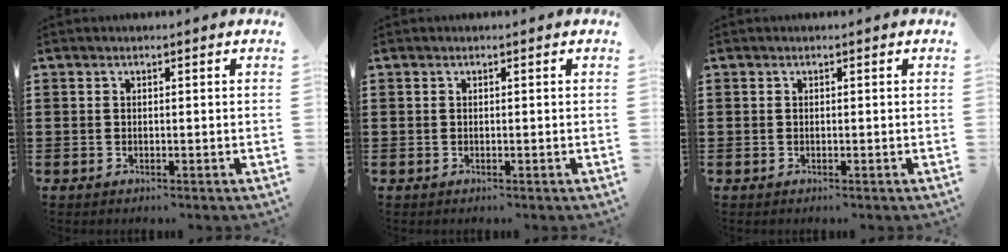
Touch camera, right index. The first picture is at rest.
{"total": 0.0}
{"total": 0.0}